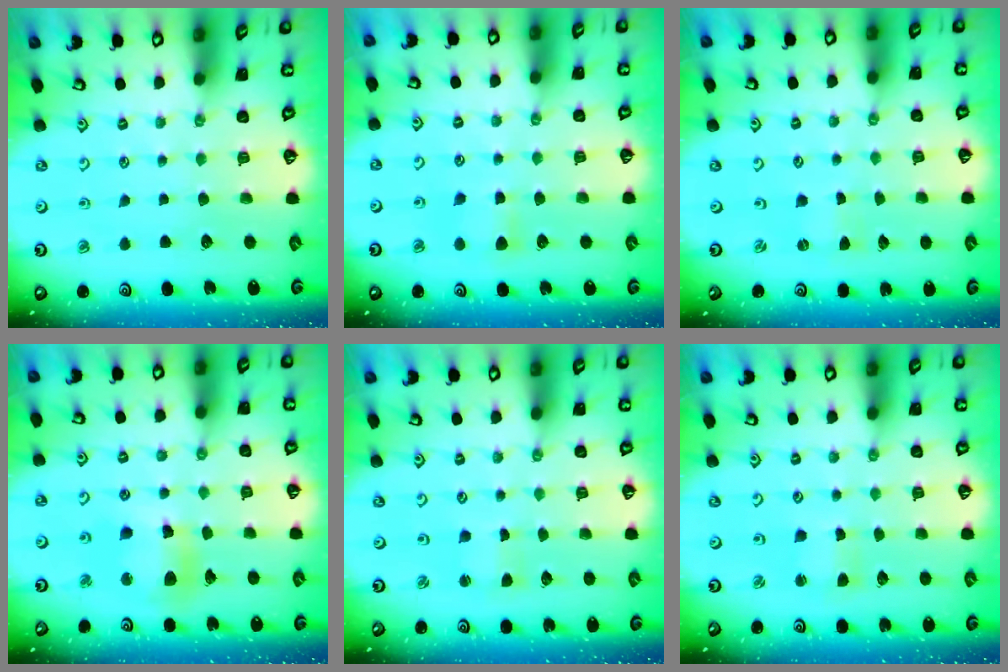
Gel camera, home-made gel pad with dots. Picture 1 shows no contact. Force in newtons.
{"total": 5.5, "press": 5.5, "slide": 0.6}
{"total": 0.0}
{"total": 11.8, "press": 11.7, "slide": 1.9}
{"total": 2.3, "press": 2.3, "slide": 0.5}
{"total": 2.3, "press": 2.3, "slide": 0.4}